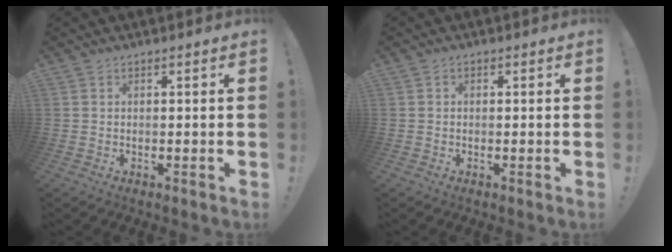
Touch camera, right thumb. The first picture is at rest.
{"total": 0.7, "force": [-0.5, 0.4, 0.4], "torque": [-0.006, 0.002, -0.009]}